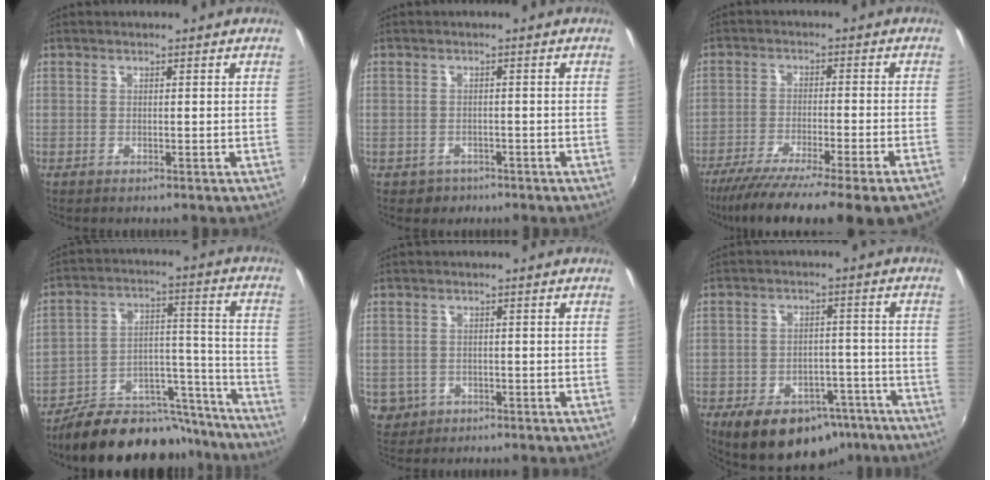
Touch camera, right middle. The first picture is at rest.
{"total": 2.9, "force": [-1.6, 2.4, 0.6], "torque": [-0.019, -0.003, -0.020]}
{"total": 17.0, "force": [-14.0, -0.6, 9.7], "torque": [-0.167, -0.060, -0.209]}
{"total": 19.7, "force": [-17.1, 7.6, 6.2], "torque": [-0.096, 0.050, -0.233]}
{"total": 4.8, "force": [-1.2, 4.4, 1.5], "torque": [-0.043, -0.003, -0.009]}
{"total": 16.1, "force": [-10.5, 9.5, 7.7], "torque": [-0.146, 0.017, -0.124]}